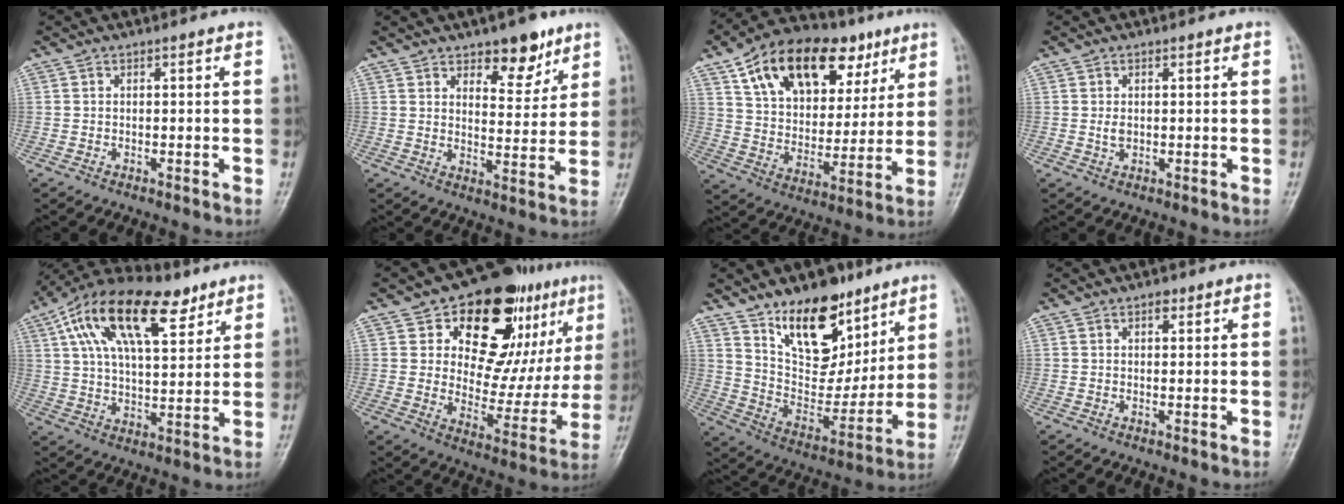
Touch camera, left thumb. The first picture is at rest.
{"total": 8.5, "force": [5.6, 4.1, 4.8], "torque": [-0.036, -0.037, 0.084]}
{"total": 23.3, "force": [11.7, 13.8, 14.6], "torque": [-0.199, -0.007, 0.193]}
{"total": 1.6, "force": [0.2, 1.1, 1.1], "torque": [-0.018, -0.002, 0.007]}
{"total": 20.8, "force": [10.4, 9.6, 15.2], "torque": [-0.248, -0.006, 0.181]}
{"total": 24.5, "force": [12.0, 13.2, 16.8], "torque": [-0.173, -0.025, 0.182]}
{"total": 18.4, "force": [11.8, 10.0, 10.0], "torque": [-0.100, -0.074, 0.213]}
{"total": 1.5, "force": [0.9, 0.9, 0.8], "torque": [-0.005, -0.002, 0.011]}